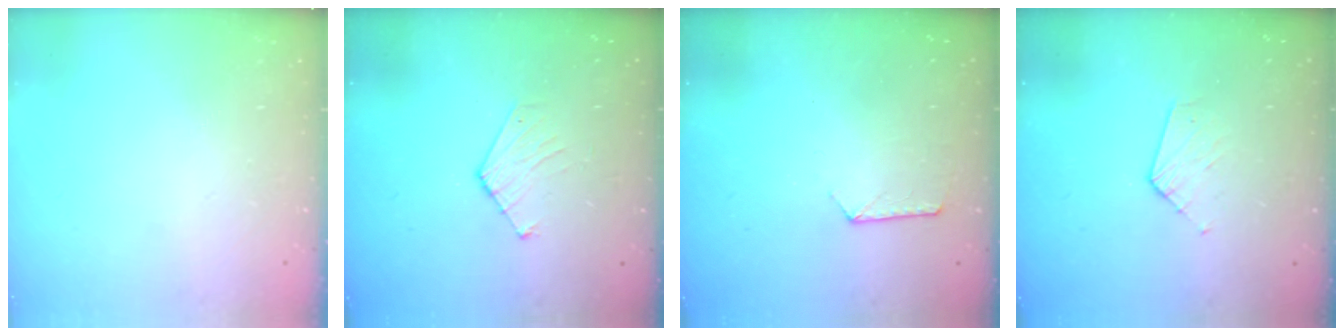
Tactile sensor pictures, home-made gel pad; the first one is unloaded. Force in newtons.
{"total": 5.9, "press": 5.8, "slide": 0.6}
{"total": 6.3, "press": 6.3, "slide": 0.6}
{"total": 3.6, "press": 3.6, "slide": 0.3}